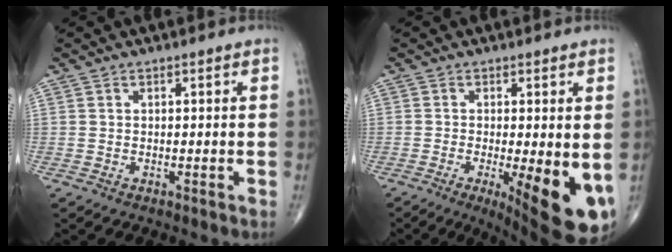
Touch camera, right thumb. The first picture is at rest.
{"total": 13.8, "force": [-3.7, 4.1, 12.6], "torque": [-0.147, -0.021, -0.040]}